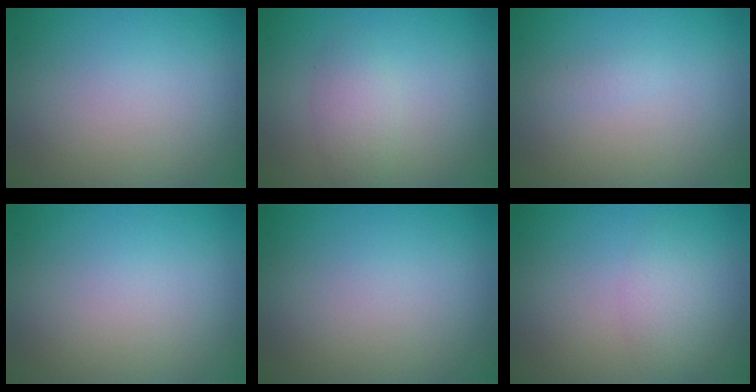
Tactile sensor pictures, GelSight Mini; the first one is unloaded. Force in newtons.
{"total": 1.9, "press": 1.9, "slide": 0.1}
{"total": 0.6, "press": 0.6, "slide": 0.0}
{"total": 0.0}
{"total": 0.0}
{"total": 1.8, "press": 1.8, "slide": 0.0}